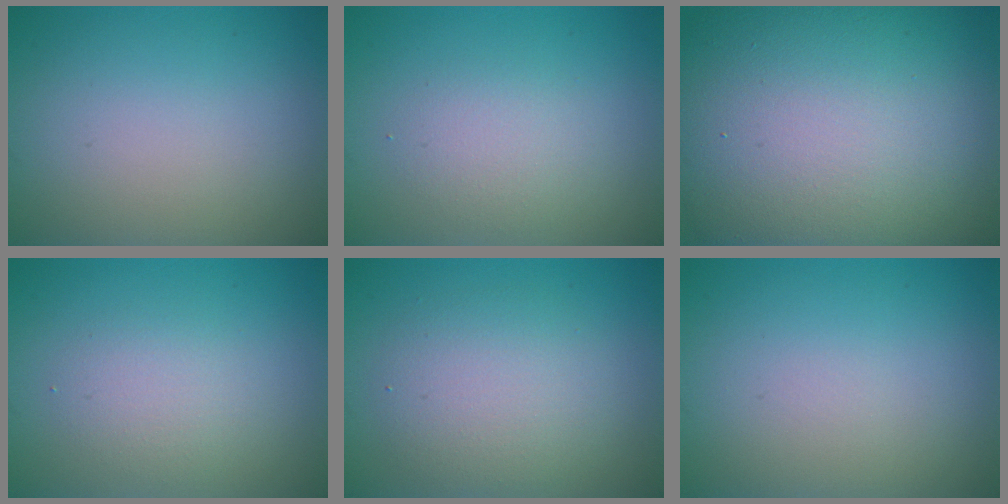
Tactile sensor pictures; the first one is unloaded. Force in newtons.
{"total": 2.1, "press": 2.1, "slide": 0.2}
{"total": 20.5, "press": 20.4, "slide": 1.2}
{"total": 2.2, "press": 2.2, "slide": 0.1}
{"total": 4.1, "press": 4.1, "slide": 0.3}
{"total": 0.0}